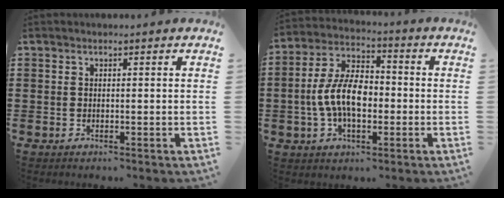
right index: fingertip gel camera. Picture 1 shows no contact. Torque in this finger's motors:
{"motor_torque": [2.01, -0.13, 0.69, 0.00]}